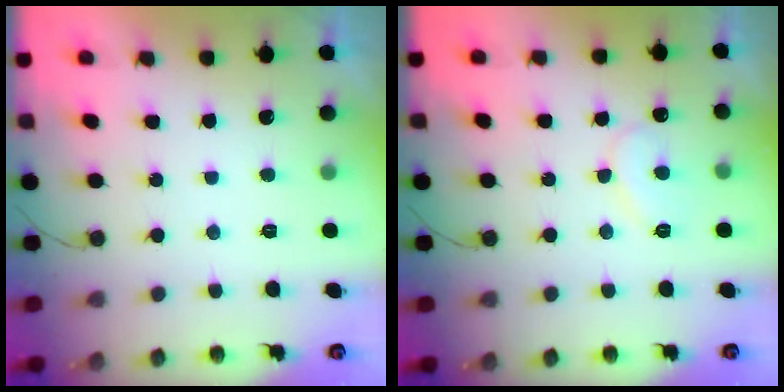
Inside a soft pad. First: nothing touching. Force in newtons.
{"total": 8.0, "press": 7.9, "slide": 0.7}